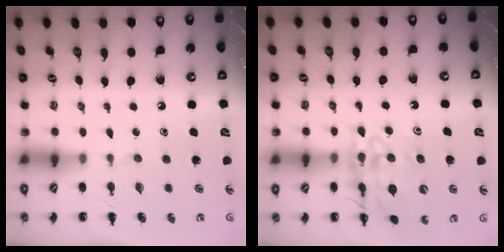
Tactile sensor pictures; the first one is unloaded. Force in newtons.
{"total": 14.8, "press": 14.7, "slide": 2.2}